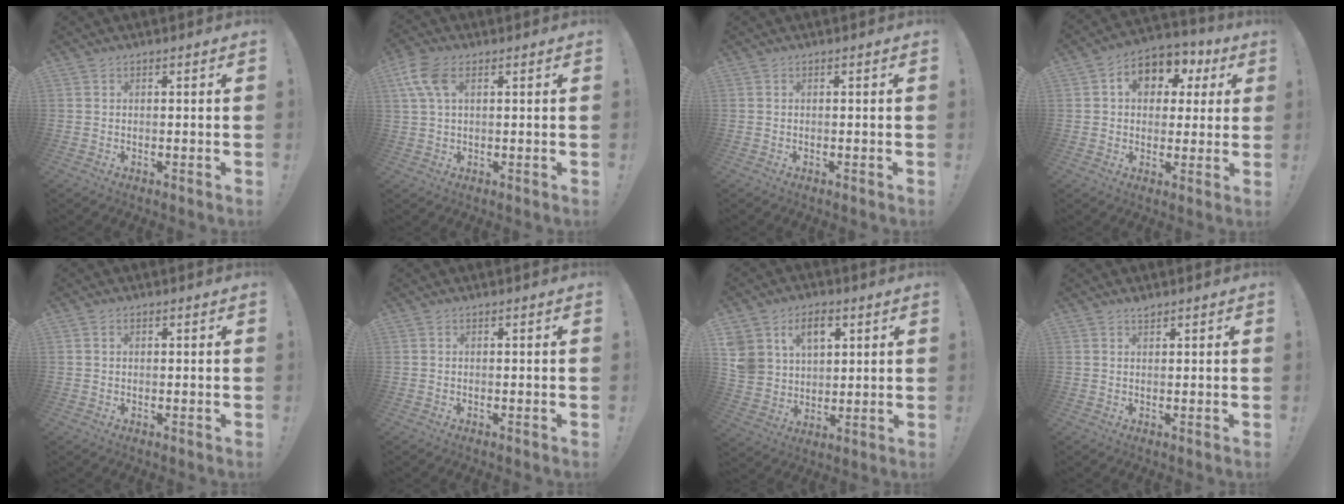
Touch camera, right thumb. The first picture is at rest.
{"total": 8.5, "force": [3.2, 4.7, 6.3], "torque": [-0.126, 0.001, 0.063]}
{"total": 0.0}
{"total": 10.2, "force": [3.2, 7.8, 5.7], "torque": [-0.077, -0.009, 0.060]}
{"total": 0.9, "force": [0.4, 0.7, 0.4], "torque": [-0.009, 0.003, 0.007]}
{"total": 0.0}
{"total": 11.2, "force": [5.5, 8.5, 4.7], "torque": [-0.075, -0.027, 0.112]}
{"total": 1.5, "force": [1.4, 0.5, 0.4], "torque": [0.006, -0.009, 0.023]}